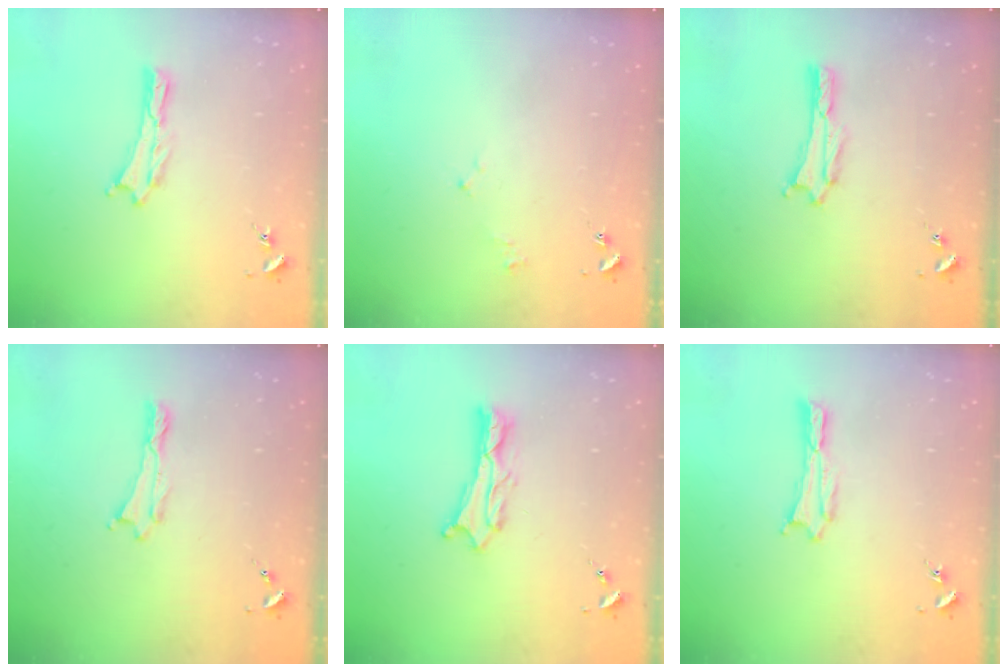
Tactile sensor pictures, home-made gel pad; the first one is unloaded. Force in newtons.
{"total": 1.6, "press": 1.5, "slide": 0.3}
{"total": 1.6, "press": 1.6, "slide": 0.2}
{"total": 0.0}
{"total": 1.8, "press": 1.8, "slide": 0.2}
{"total": 0.7, "press": 0.7, "slide": 0.1}